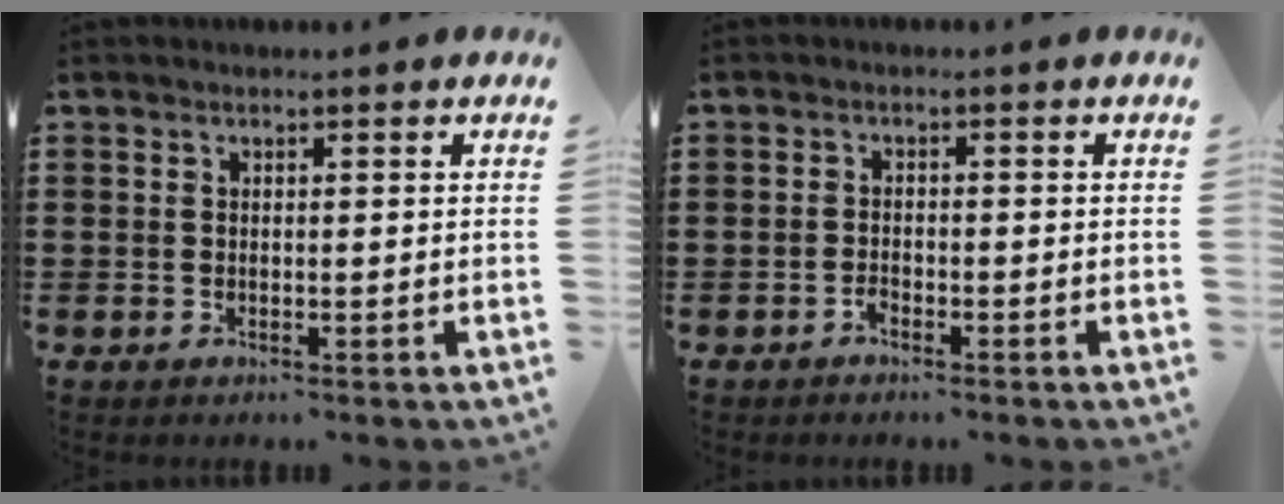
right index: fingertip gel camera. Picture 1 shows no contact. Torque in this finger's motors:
{"motor_torque": [-0.06, 0.95, -0.24, -0.13]}